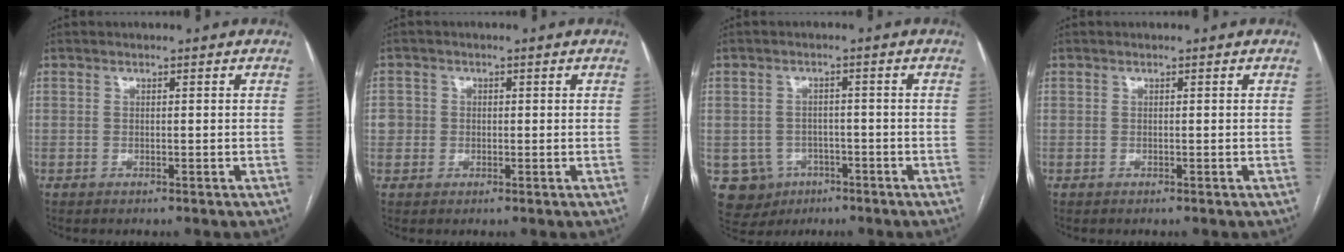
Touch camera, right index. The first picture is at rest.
{"total": 3.2, "force": [0.0, 3.1, 0.7], "torque": [-0.006, 0.013, 0.001]}
{"total": 7.1, "force": [-2.8, 6.4, 1.3], "torque": [-0.036, 0.004, -0.031]}
{"total": 0.0}